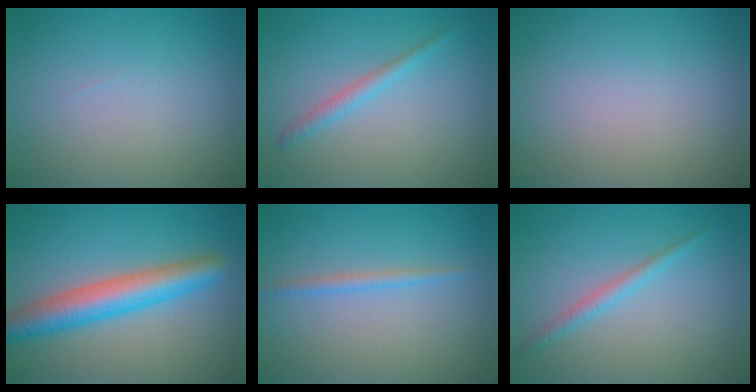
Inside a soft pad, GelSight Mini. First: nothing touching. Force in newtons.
{"total": 1.6, "press": 1.6, "slide": 0.2}
{"total": 0.0}
{"total": 6.1, "press": 6.1, "slide": 0.2}
{"total": 1.2, "press": 1.2, "slide": 0.1}
{"total": 1.5, "press": 1.5, "slide": 0.1}